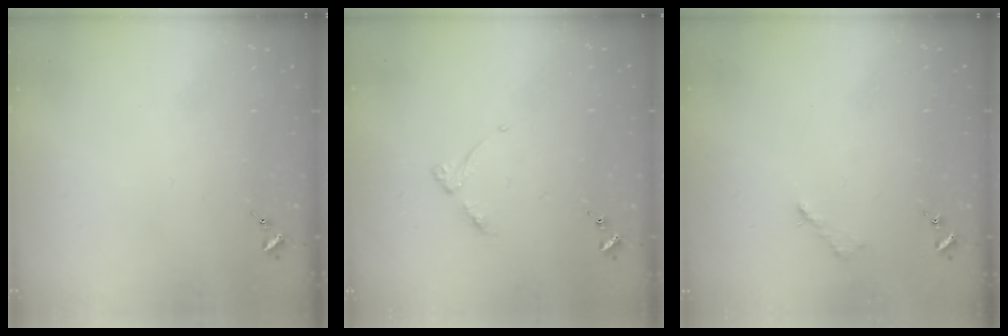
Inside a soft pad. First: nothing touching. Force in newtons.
{"total": 3.5, "press": 3.5, "slide": 0.5}
{"total": 2.6, "press": 2.5, "slide": 0.3}